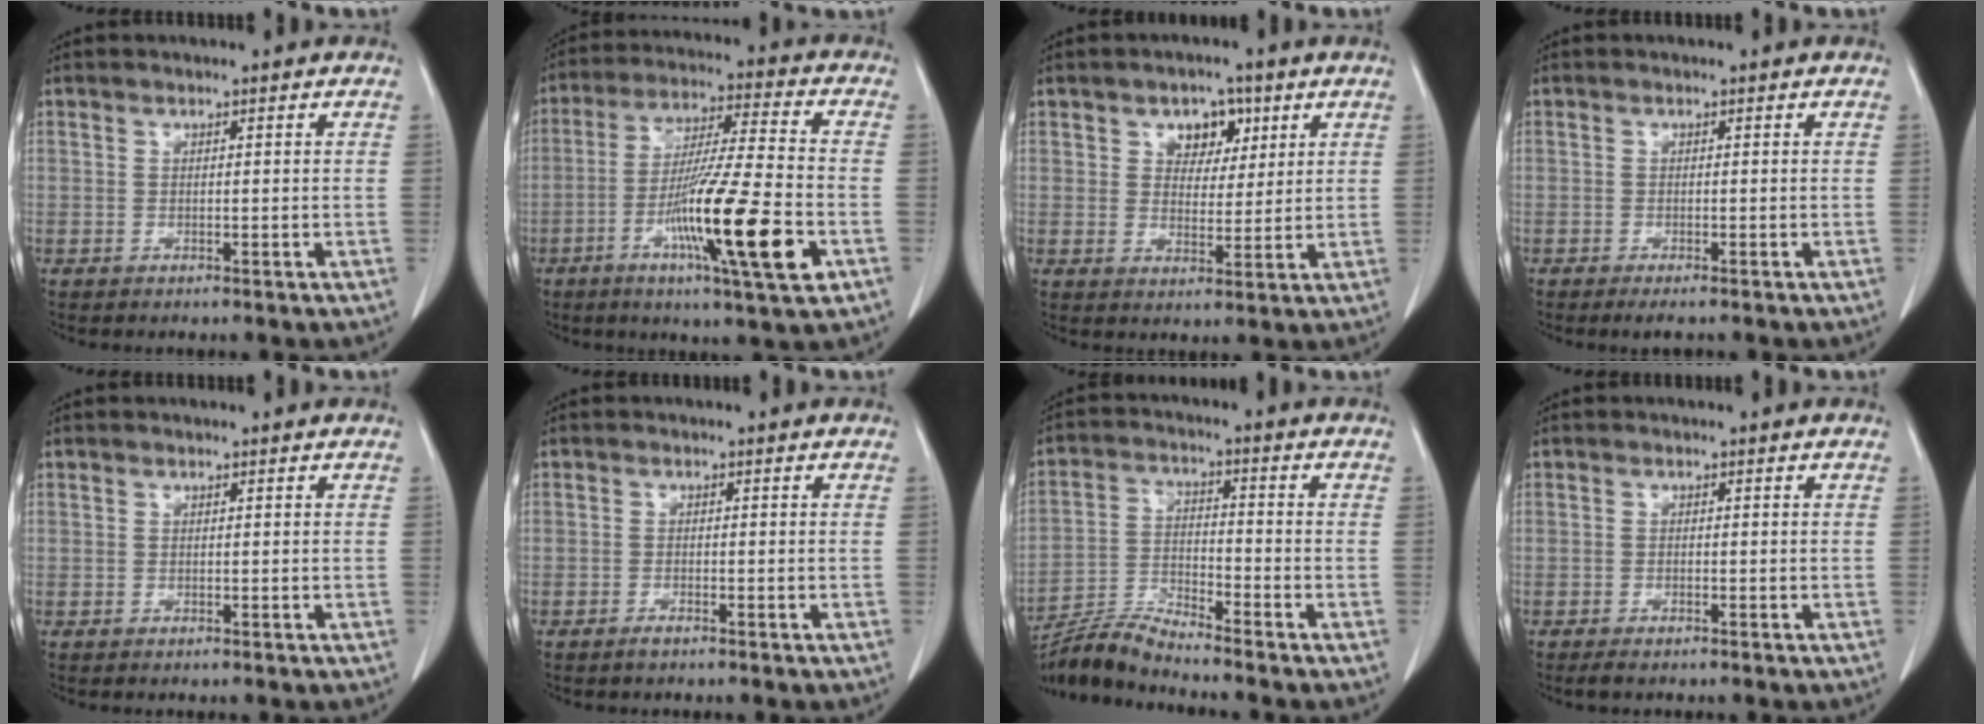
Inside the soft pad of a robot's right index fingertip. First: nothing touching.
{"total": 17.3, "force": [-6.1, 0.1, 16.2], "torque": [-0.292, -0.022, -0.106]}
{"total": 5.3, "force": [2.6, 3.5, 3.0], "torque": [-0.039, 0.008, 0.041]}
{"total": 2.3, "force": [-1.8, 0.3, 1.4], "torque": [-0.013, -0.005, -0.025]}
{"total": 0.0}
{"total": 1.1, "force": [-0.9, 0.2, 0.6], "torque": [-0.011, 0.000, -0.016]}
{"total": 7.3, "force": [-7.0, -1.1, 1.8], "torque": [-0.043, -0.013, -0.137]}
{"total": 1.8, "force": [-1.4, 0.3, 1.0], "torque": [-0.016, -0.004, -0.023]}